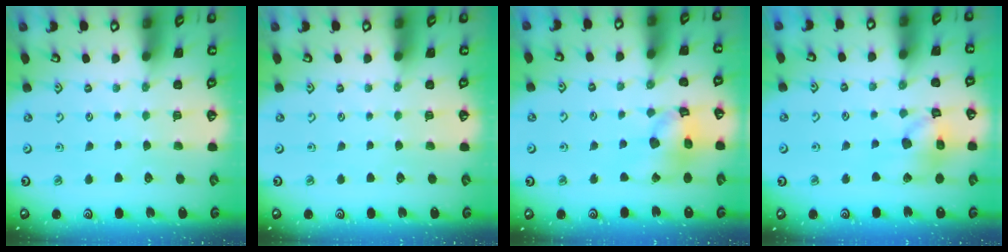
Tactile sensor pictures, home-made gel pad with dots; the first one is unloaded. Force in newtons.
{"total": 0.0}
{"total": 13.1, "press": 13.0, "slide": 1.5}
{"total": 13.8, "press": 13.6, "slide": 2.0}